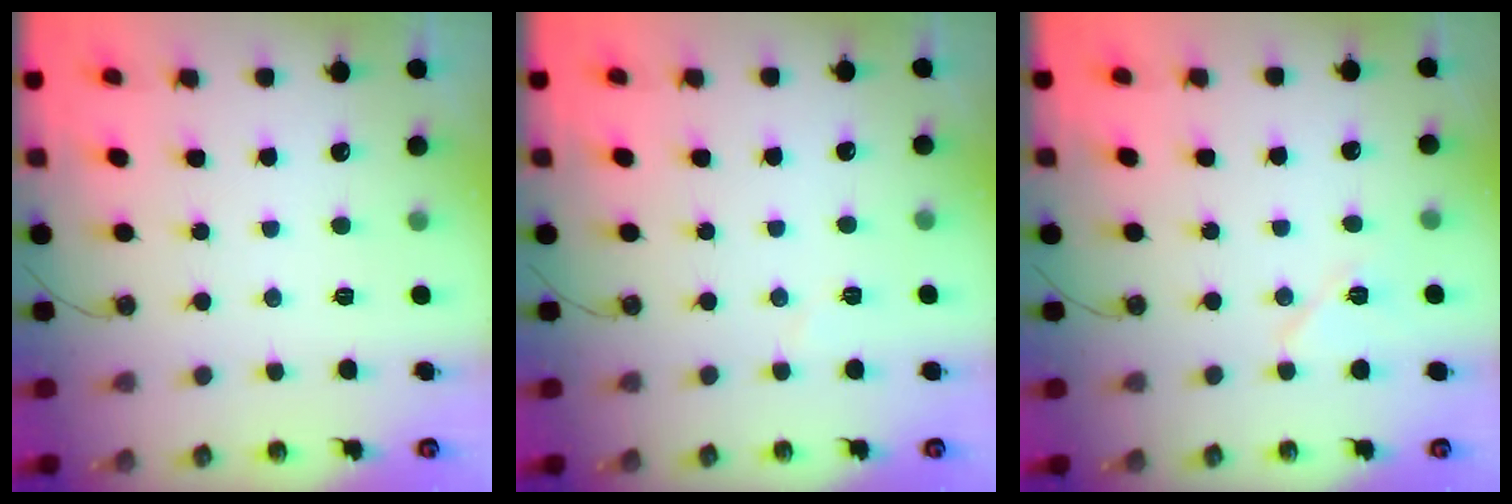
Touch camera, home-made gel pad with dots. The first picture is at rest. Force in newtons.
{"total": 3.1, "press": 2.7, "slide": 1.5}
{"total": 11.3, "press": 4.6, "slide": 10.3}